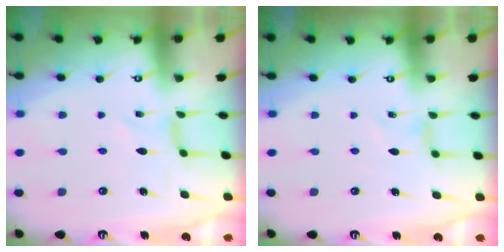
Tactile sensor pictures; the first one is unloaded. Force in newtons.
{"total": 1.5, "press": 1.5, "slide": 0.3}